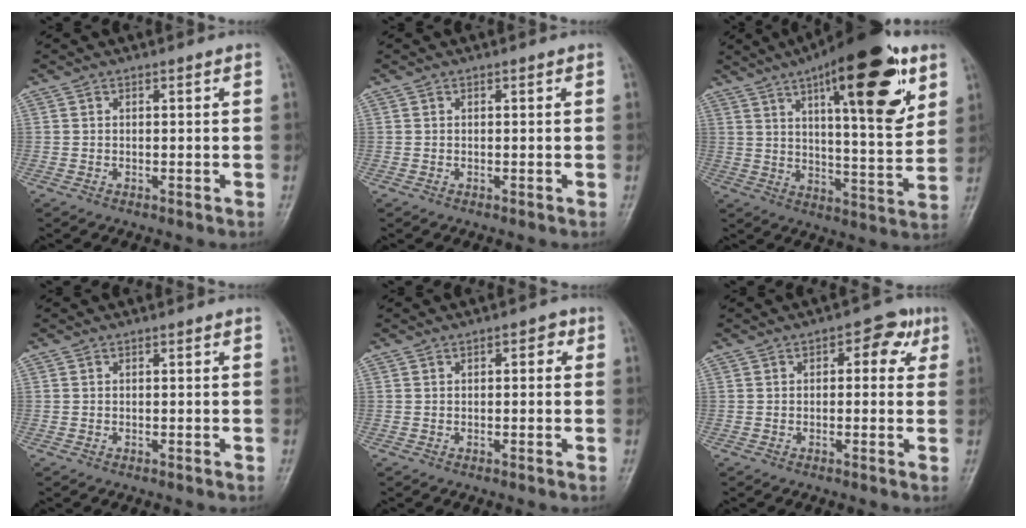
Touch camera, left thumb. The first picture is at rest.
{"total": 0.0}
{"total": 23.6, "force": [11.3, 7.3, 19.4], "torque": [-0.260, -0.030, 0.167]}
{"total": 0.0}
{"total": 2.3, "force": [0.7, 1.3, 1.8], "torque": [-0.008, 0.005, -0.001]}
{"total": 5.6, "force": [1.7, 3.4, 4.1], "torque": [-0.015, 0.006, 0.009]}